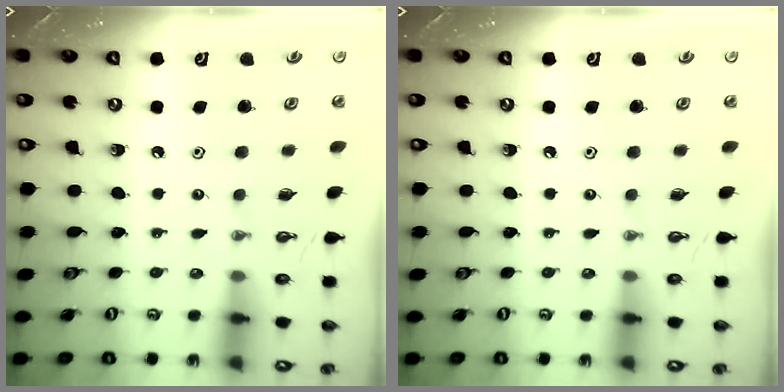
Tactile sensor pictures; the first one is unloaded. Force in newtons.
{"total": 0.0}